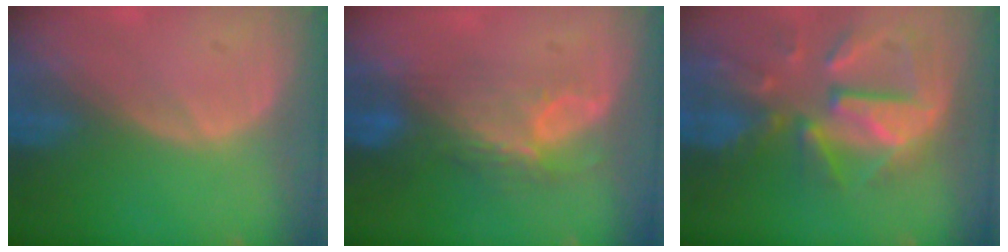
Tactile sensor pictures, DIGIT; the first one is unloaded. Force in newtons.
{"total": 7.6, "press": 6.7, "slide": 3.5}
{"total": 11.9, "press": 10.4, "slide": 5.8}